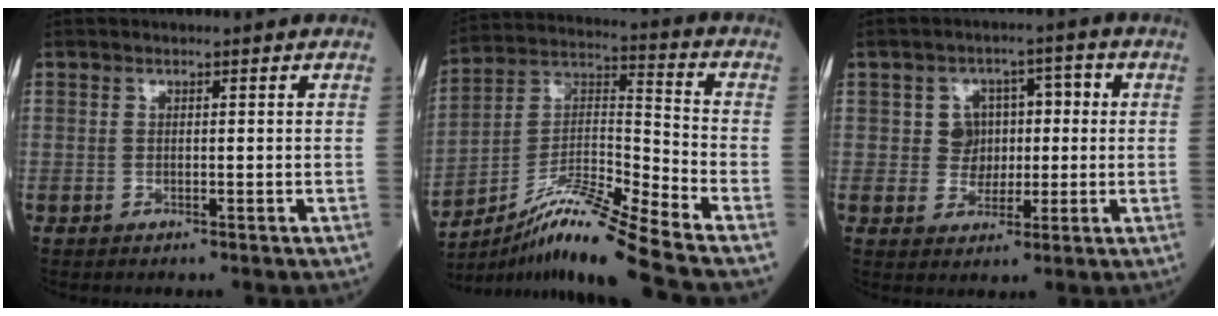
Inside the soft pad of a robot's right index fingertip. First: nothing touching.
{"total": 14.6, "force": [-11.7, -2.0, 8.5], "torque": [-0.158, 0.010, -0.209]}
{"total": 5.5, "force": [0.3, 5.0, 2.2], "torque": [-0.024, 0.024, 0.008]}